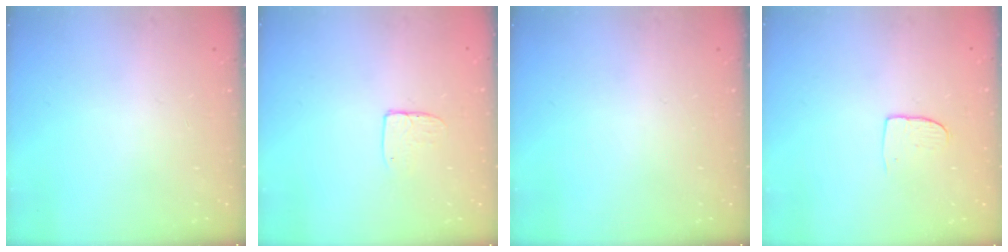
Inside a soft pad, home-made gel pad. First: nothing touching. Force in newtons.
{"total": 5.4, "press": 5.4, "slide": 0.4}
{"total": 0.0}
{"total": 4.1, "press": 4.1, "slide": 0.3}